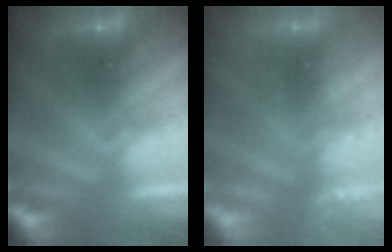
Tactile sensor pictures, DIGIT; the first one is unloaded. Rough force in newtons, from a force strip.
{"total": 2.4}